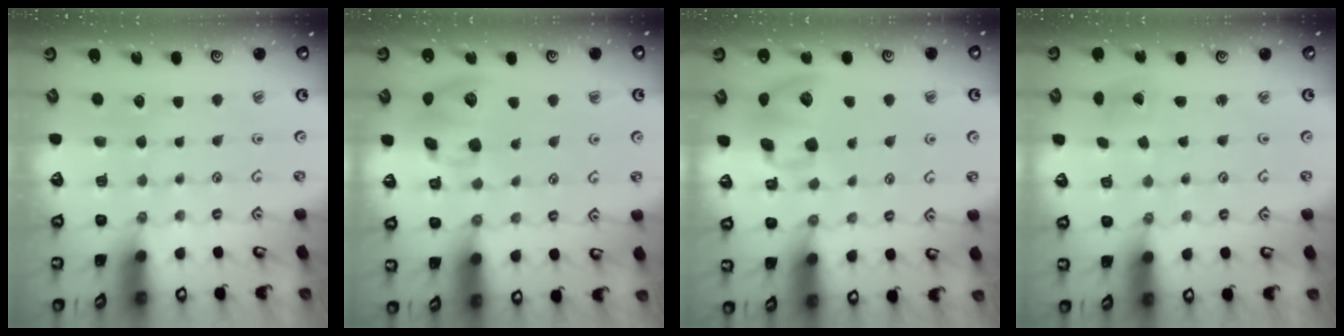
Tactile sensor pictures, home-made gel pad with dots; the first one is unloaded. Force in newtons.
{"total": 12.8, "press": 12.7, "slide": 2.0}
{"total": 12.4, "press": 12.3, "slide": 1.7}
{"total": 2.1, "press": 2.1, "slide": 0.1}